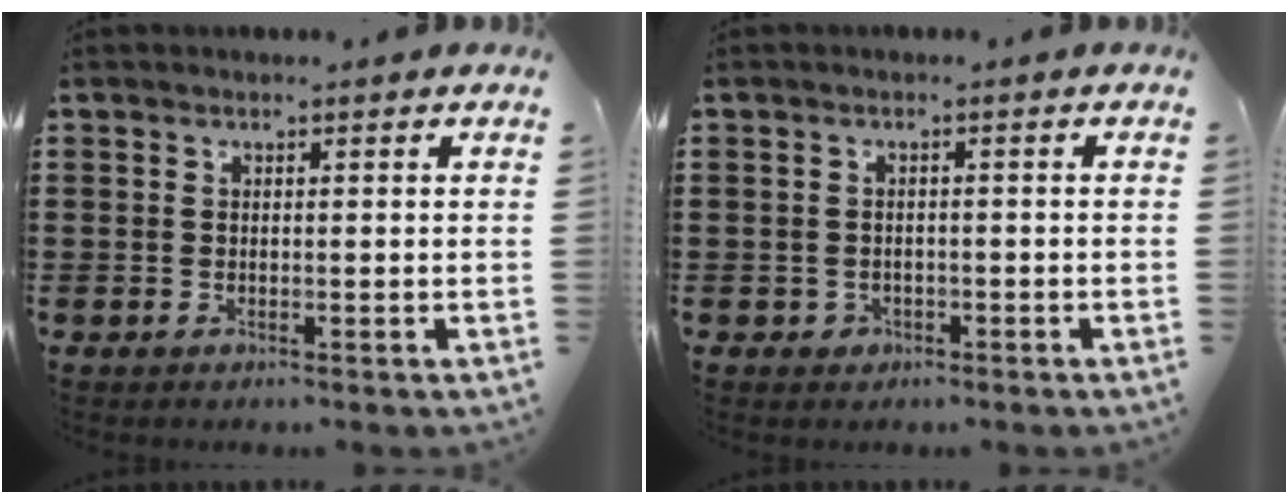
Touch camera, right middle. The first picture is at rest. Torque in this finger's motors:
{"motor_torque": [1.00, -0.05, 0.00, 0.00]}